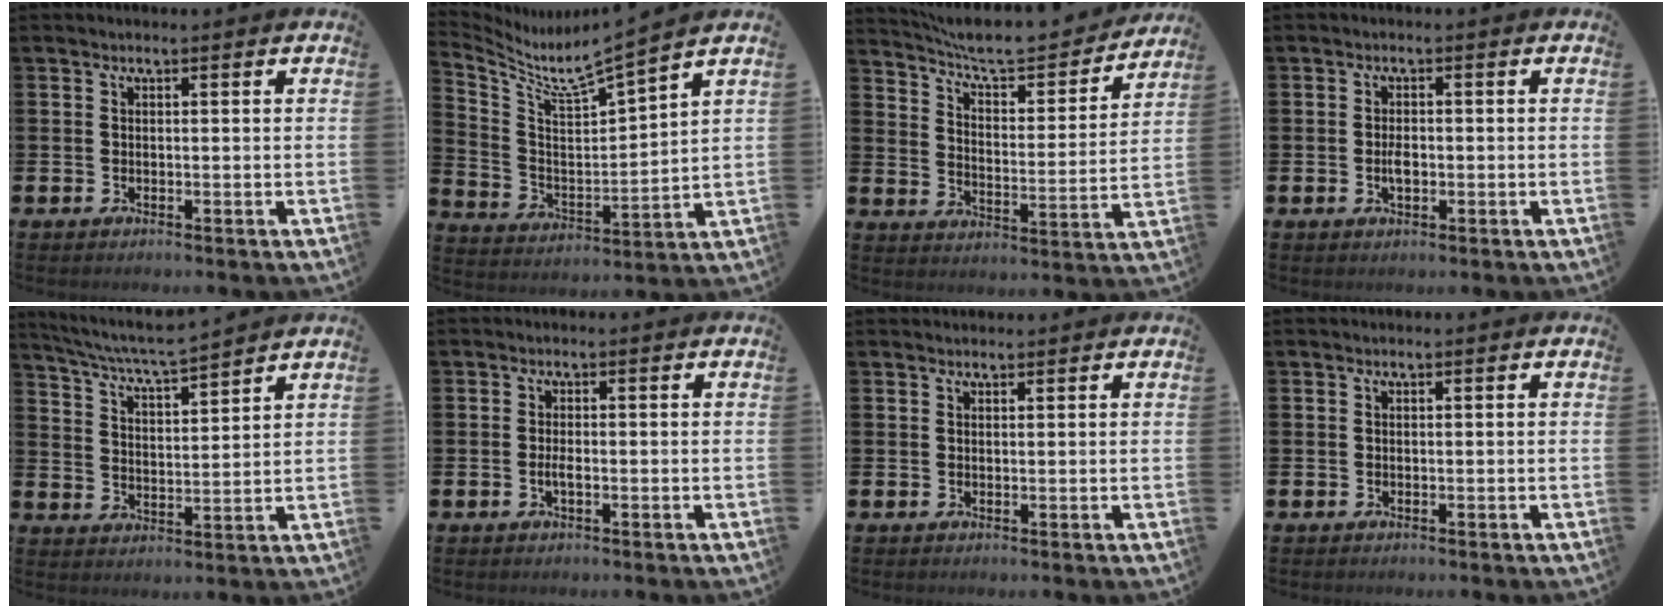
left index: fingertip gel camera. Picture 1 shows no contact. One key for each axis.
{"total": 5.8, "fx": 5.2, "fy": 0.3, "fz": 2.7, "tx": -0.080, "ty": -0.052, "tz": 0.075}
{"total": 7.7, "fx": 7.2, "fy": 1.5, "fz": 2.4, "tx": -0.075, "ty": -0.050, "tz": 0.121}
{"total": 2.0, "fx": -0.3, "fy": 1.1, "fz": 1.6, "tx": -0.023, "ty": -0.001, "tz": -0.008}
{"total": 6.0, "fx": 5.7, "fy": 0.0, "fz": 1.6, "tx": -0.053, "ty": -0.040, "tz": 0.098}
{"total": 1.3, "fx": -0.4, "fy": 0.4, "fz": 1.1, "tx": -0.029, "ty": 0.003, "tz": -0.005}
{"total": 1.0, "fx": 1.0, "fy": 0.3, "fz": 0.0, "tx": 0.007, "ty": 0.000, "tz": 0.016}
{"total": 0.0}